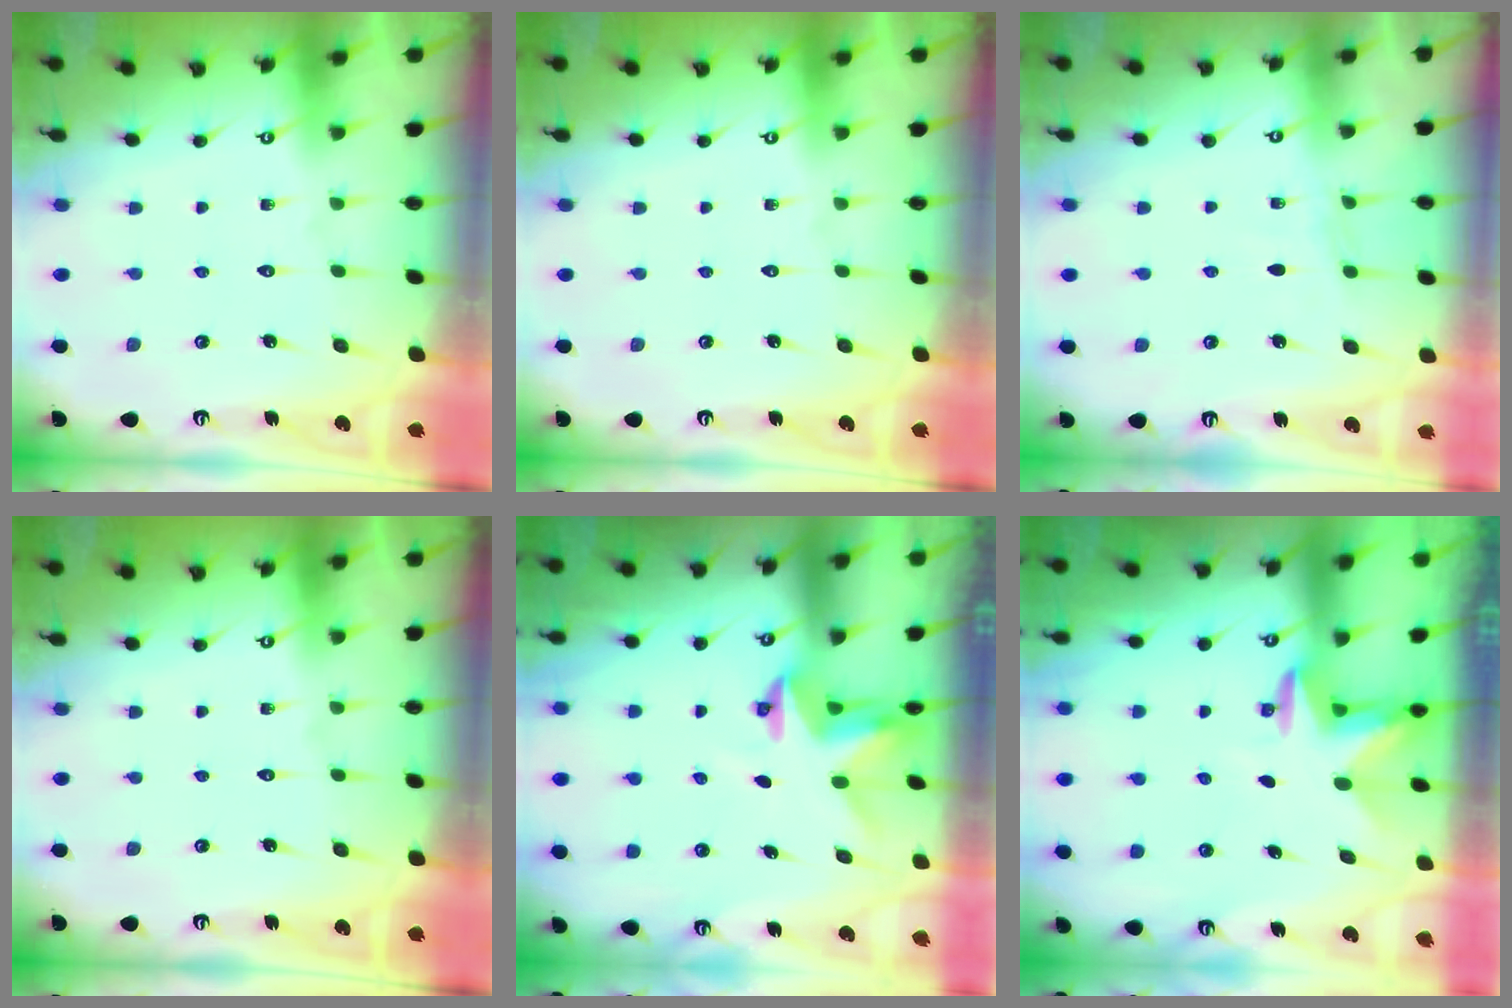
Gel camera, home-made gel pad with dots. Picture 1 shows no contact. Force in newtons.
{"total": 0.0}
{"total": 3.1, "press": 3.1, "slide": 0.3}
{"total": 0.0}
{"total": 3.2, "press": 3.2, "slide": 0.1}
{"total": 2.9, "press": 2.8, "slide": 0.7}